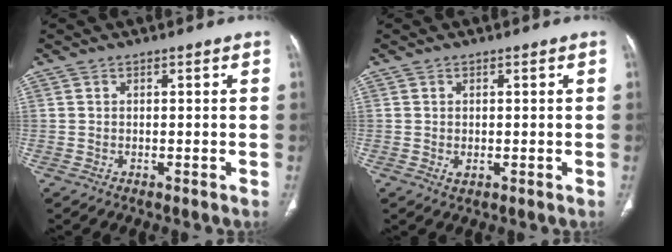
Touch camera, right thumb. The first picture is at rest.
{"total": 1.3, "force": [-0.2, 0.8, 1.1], "torque": [-0.020, -0.005, -0.001]}